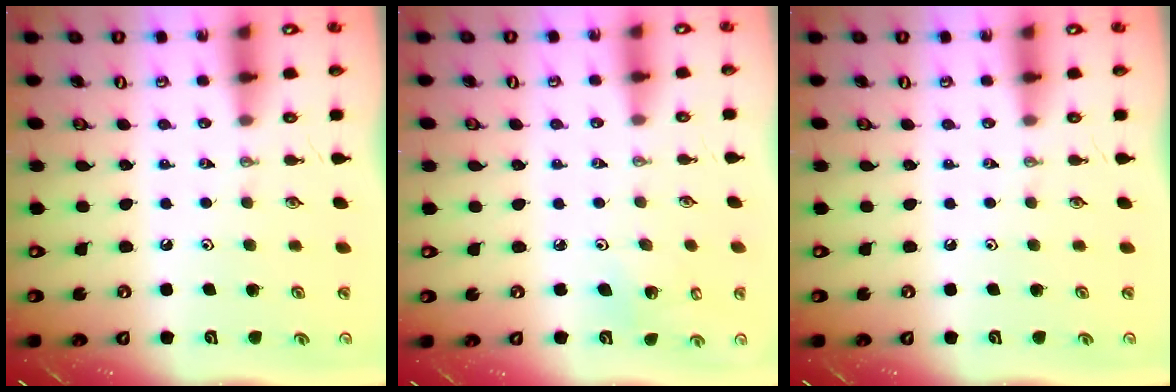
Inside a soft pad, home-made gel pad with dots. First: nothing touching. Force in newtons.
{"total": 3.5, "press": 3.3, "slide": 1.1}
{"total": 0.0}